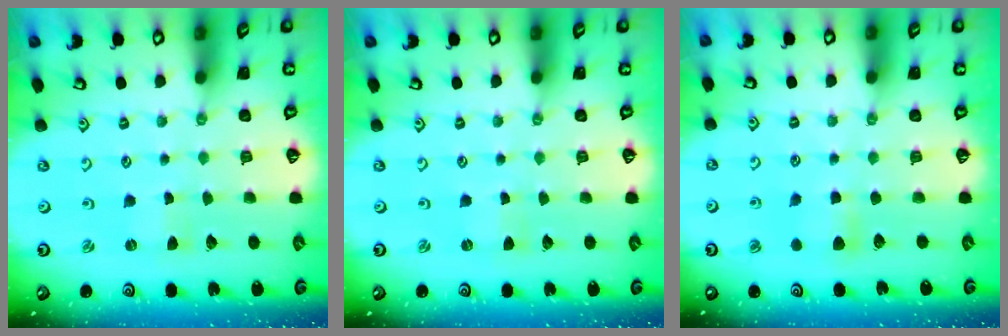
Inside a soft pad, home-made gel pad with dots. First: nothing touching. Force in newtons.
{"total": 0.0}
{"total": 5.1, "press": 5.0, "slide": 0.7}